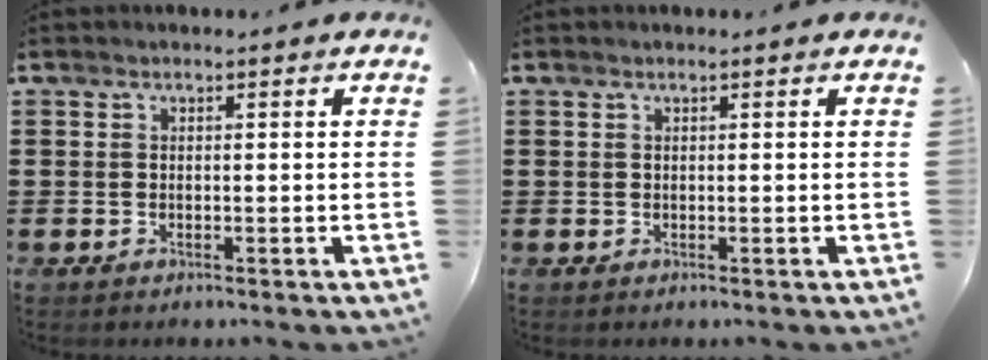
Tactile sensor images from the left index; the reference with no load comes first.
{"total": 0.0}